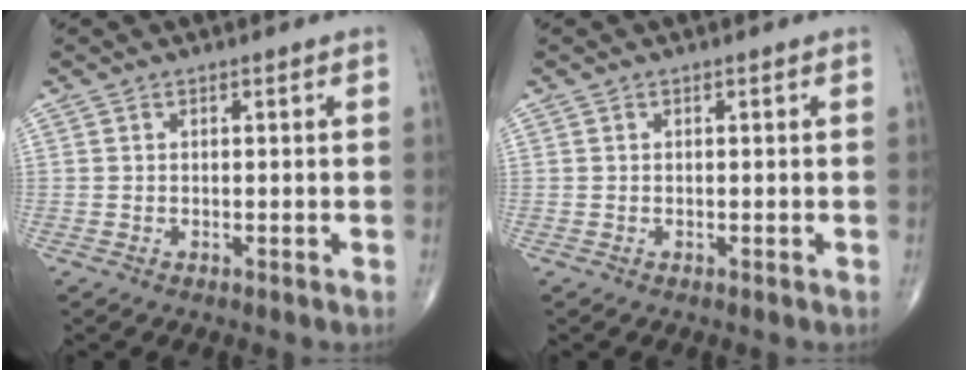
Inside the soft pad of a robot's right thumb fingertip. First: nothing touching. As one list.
[{"total": 0.0}]